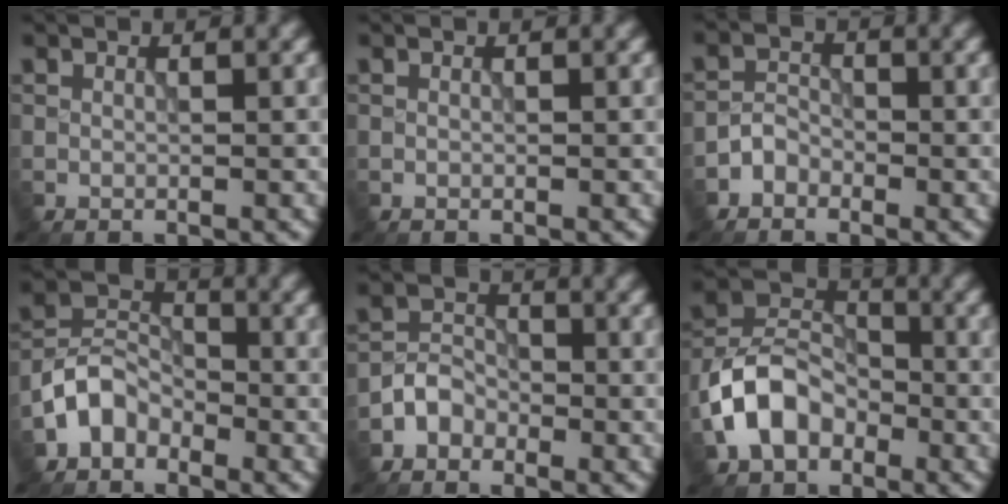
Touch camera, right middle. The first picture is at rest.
{"total": 0.0}
{"total": 1.7, "force": [-1.3, 1.1, 0.4], "torque": [-0.002, 0.010, -0.028]}
{"total": 3.6, "force": [-2.2, 2.5, 1.4], "torque": [-0.025, 0.012, -0.053]}
{"total": 2.3, "force": [-1.5, 1.7, 0.6], "torque": [-0.005, 0.012, -0.035]}
{"total": 7.0, "force": [-2.7, 5.0, 4.1], "torque": [-0.083, 0.009, -0.064]}